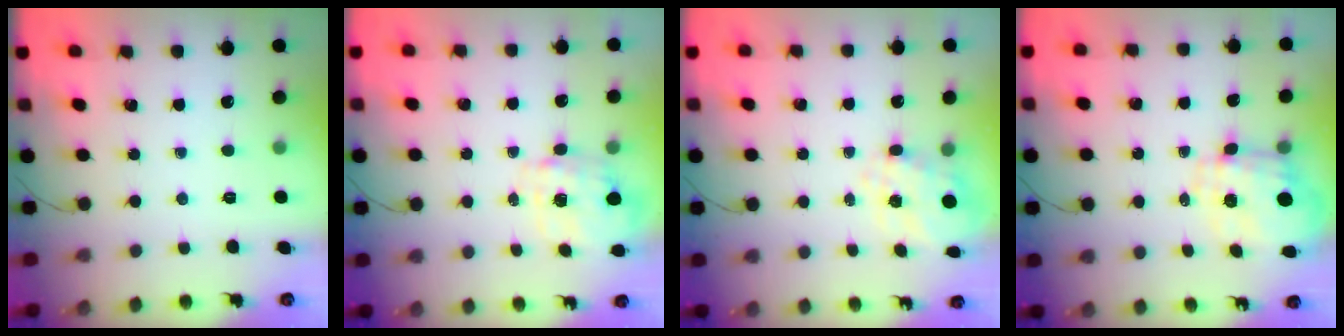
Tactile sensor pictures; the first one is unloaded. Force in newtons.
{"total": 3.9, "press": 3.9, "slide": 0.8}
{"total": 8.0, "press": 8.0, "slide": 0.2}
{"total": 3.6, "press": 3.3, "slide": 1.5}